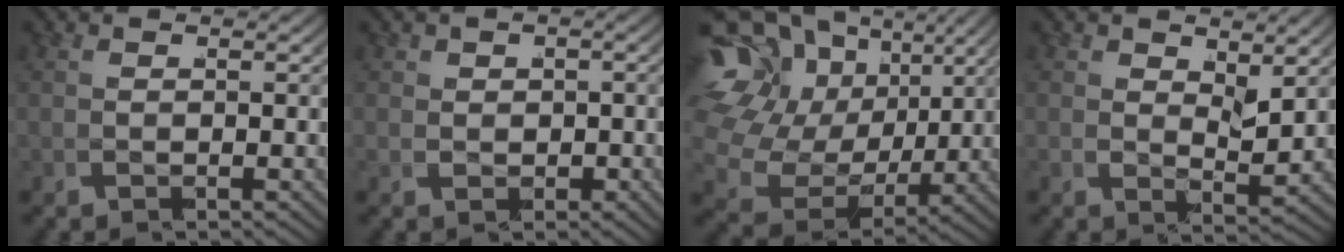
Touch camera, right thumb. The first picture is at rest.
{"total": 0.8, "force": [0.0, 0.2, -0.8], "torque": [0.016, 0.004, 0.005]}
{"total": 11.6, "force": [0.6, 9.4, 6.8], "torque": [-0.174, -0.011, 0.002]}
{"total": 1.3, "force": [1.2, -0.1, 0.5], "torque": [-0.012, -0.005, 0.021]}